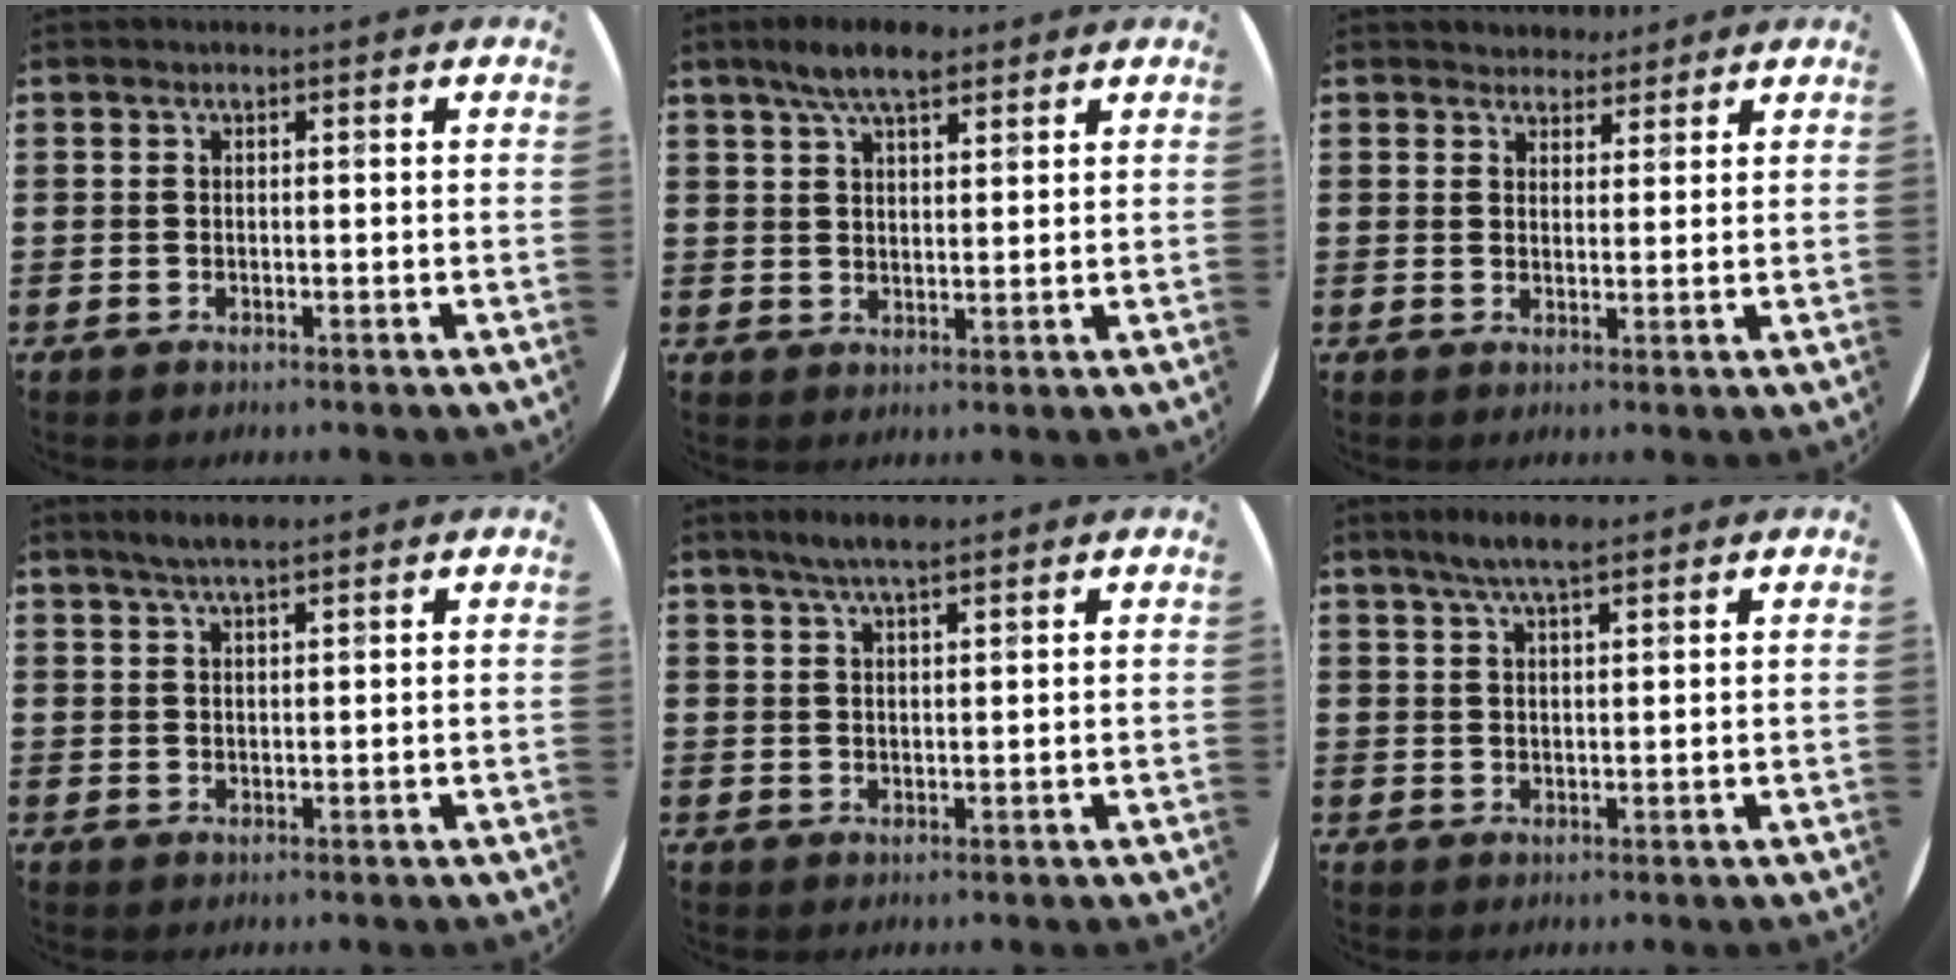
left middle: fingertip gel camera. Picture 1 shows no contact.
{"total": 6.1, "force": [4.6, 2.0, 3.5], "torque": [-0.069, -0.002, 0.082]}
{"total": 3.0, "force": [2.8, 1.1, -0.1], "torque": [0.003, -0.006, 0.051]}
{"total": 2.7, "force": [2.3, 0.3, 1.5], "torque": [-0.030, 0.005, 0.041]}
{"total": 3.6, "force": [2.9, 0.5, 2.0], "torque": [-0.043, 0.003, 0.052]}
{"total": 4.4, "force": [3.5, 0.8, 2.6], "torque": [-0.049, -0.001, 0.060]}